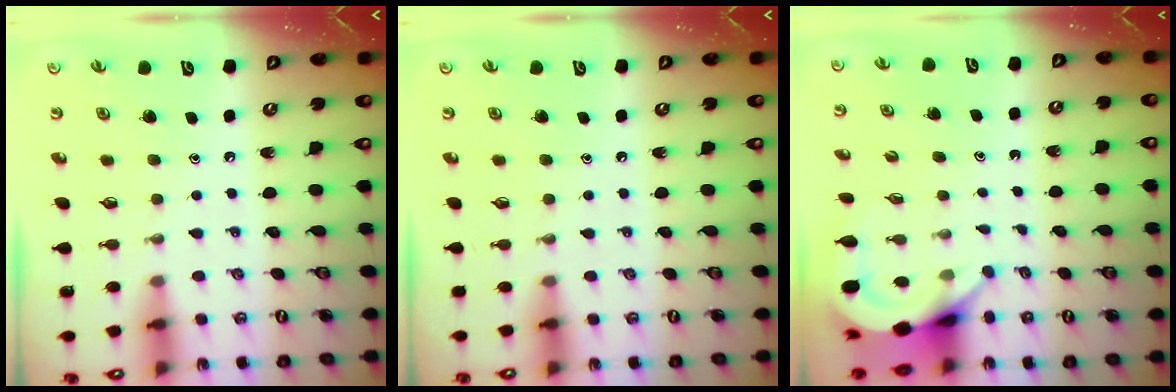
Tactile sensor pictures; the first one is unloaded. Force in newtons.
{"total": 2.2, "press": 2.2, "slide": 0.3}
{"total": 6.5, "press": 6.5, "slide": 0.6}